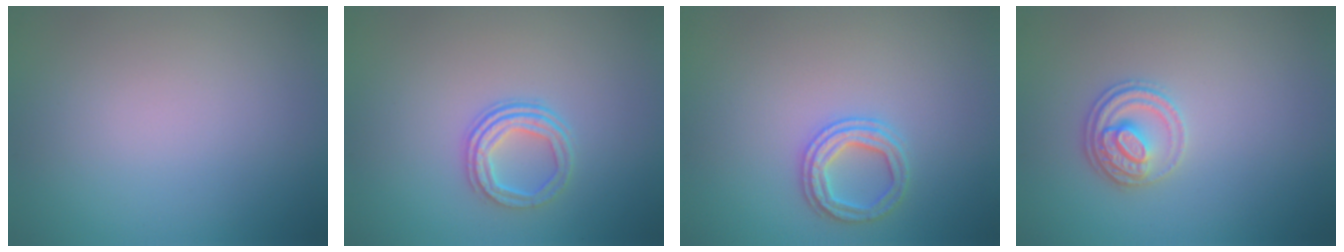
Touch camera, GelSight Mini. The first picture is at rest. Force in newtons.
{"total": 3.1, "press": 2.4, "slide": 1.9}
{"total": 2.4, "press": 2.4, "slide": 0.2}
{"total": 2.7, "press": 2.5, "slide": 1.0}